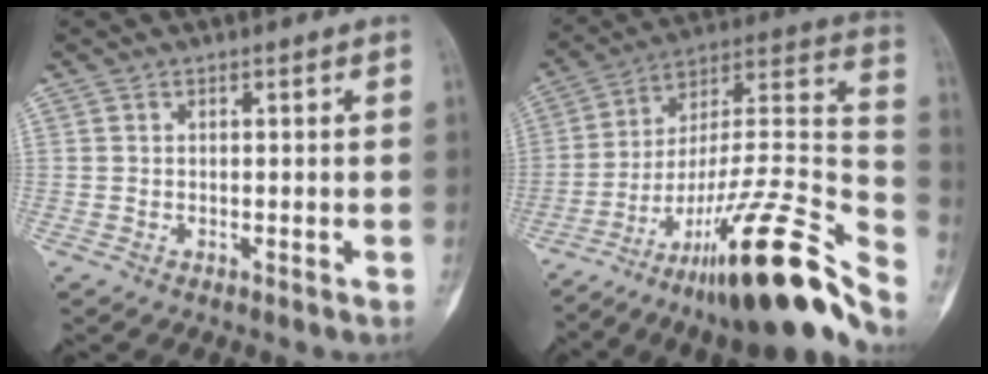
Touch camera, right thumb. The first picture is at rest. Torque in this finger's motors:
{"motor_torque": [0.60, 0.04, 1.49, -1.26, 0.36]}